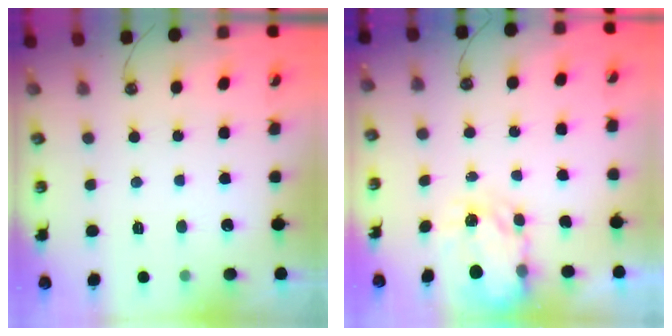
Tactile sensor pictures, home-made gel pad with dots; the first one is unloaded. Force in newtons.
{"total": 4.0, "press": 4.0, "slide": 0.0}